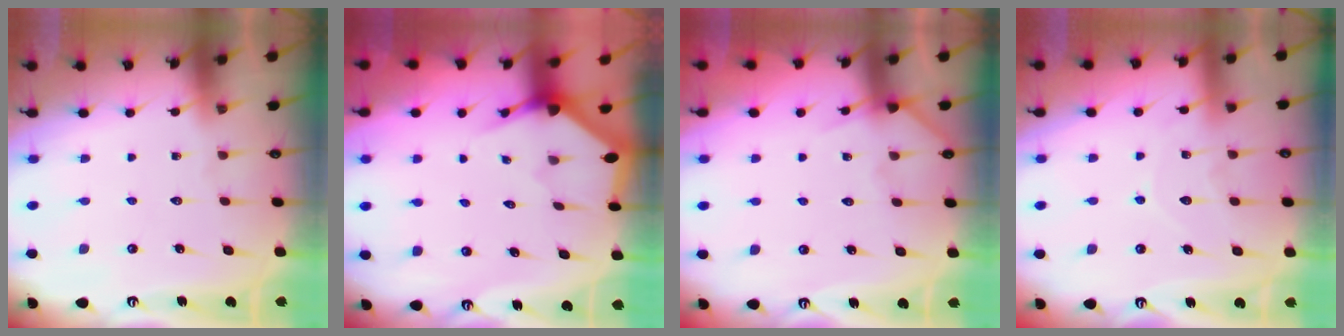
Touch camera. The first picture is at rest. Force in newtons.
{"total": 3.0, "press": 3.0, "slide": 0.2}
{"total": 5.3, "press": 5.2, "slide": 0.4}
{"total": 7.3, "press": 7.3, "slide": 0.8}